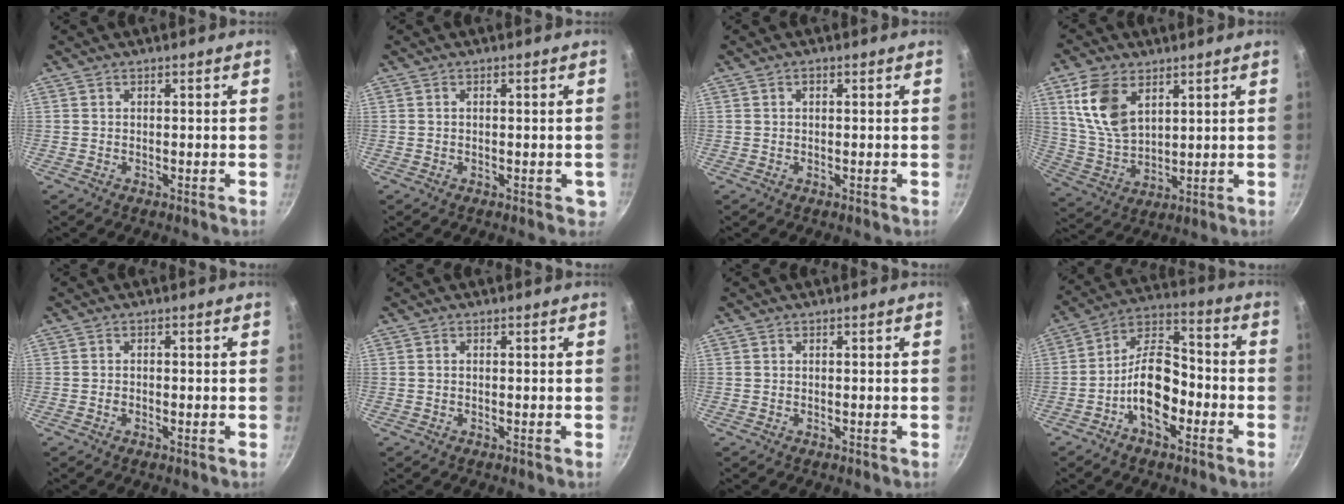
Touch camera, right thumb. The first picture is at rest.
{"total": 1.7, "force": [-0.1, 0.9, 1.4], "torque": [-0.012, -0.001, 0.002]}
{"total": 1.0, "force": [0.4, 0.6, 0.7], "torque": [-0.012, 0.005, 0.007]}
{"total": 12.2, "force": [5.3, 7.2, 8.3], "torque": [-0.150, -0.025, 0.114]}
{"total": 1.1, "force": [-0.4, 0.4, 0.9], "torque": [-0.023, 0.002, -0.009]}
{"total": 0.0}
{"total": 0.0}
{"total": 12.7, "force": [-4.3, 6.9, 9.8], "torque": [-0.145, 0.054, -0.087]}